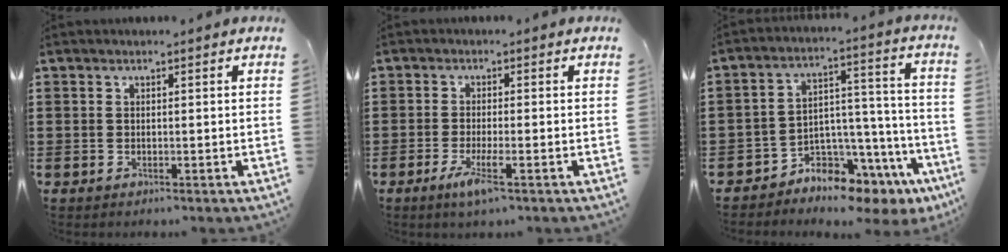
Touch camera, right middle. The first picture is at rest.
{"total": 4.1, "force": [-2.0, 0.2, 3.6], "torque": [-0.071, -0.013, -0.036]}
{"total": 6.3, "force": [-5.7, 2.4, 1.2], "torque": [-0.024, 0.009, -0.106]}